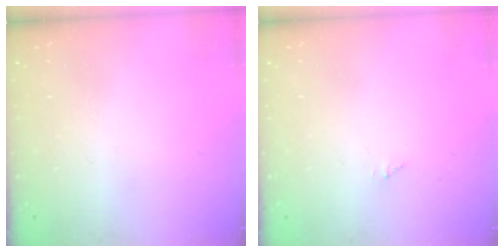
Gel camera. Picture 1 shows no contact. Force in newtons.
{"total": 0.0}